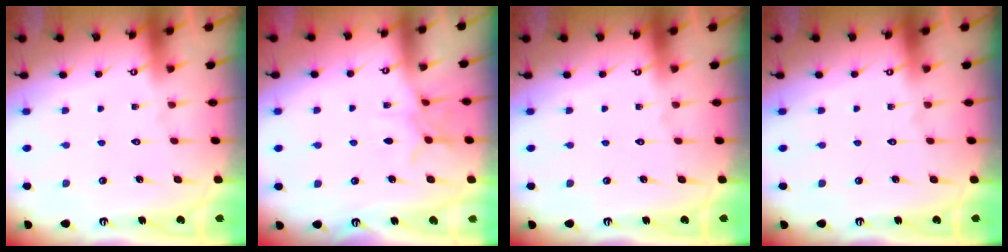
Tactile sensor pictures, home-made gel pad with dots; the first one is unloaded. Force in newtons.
{"total": 5.5, "press": 5.5, "slide": 0.6}
{"total": 0.0}
{"total": 0.0}